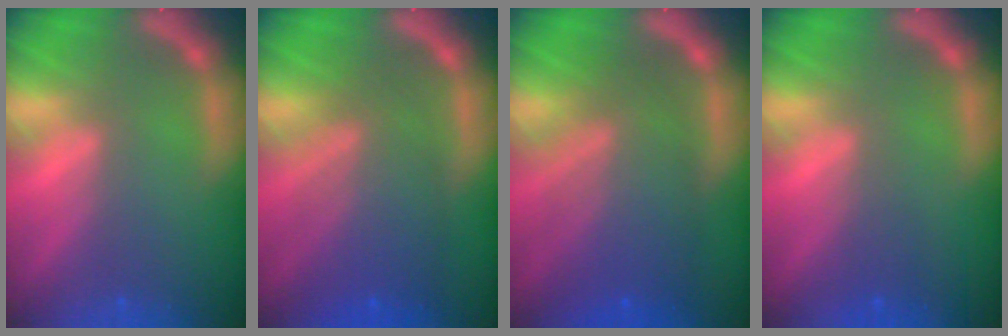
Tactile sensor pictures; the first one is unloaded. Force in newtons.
{"total": 7.6}
{"total": 8.5}
{"total": 1.5}